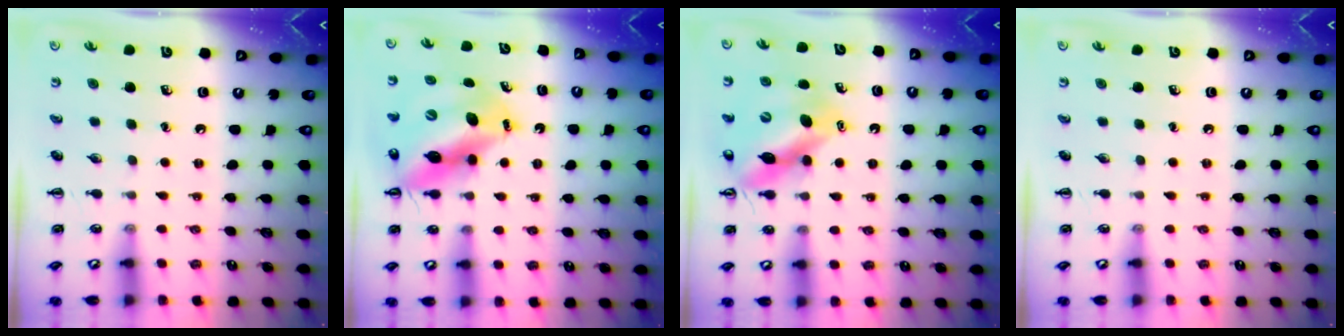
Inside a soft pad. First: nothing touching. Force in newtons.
{"total": 15.3, "press": 14.5, "slide": 4.7}
{"total": 11.7, "press": 11.2, "slide": 3.3}
{"total": 0.0}